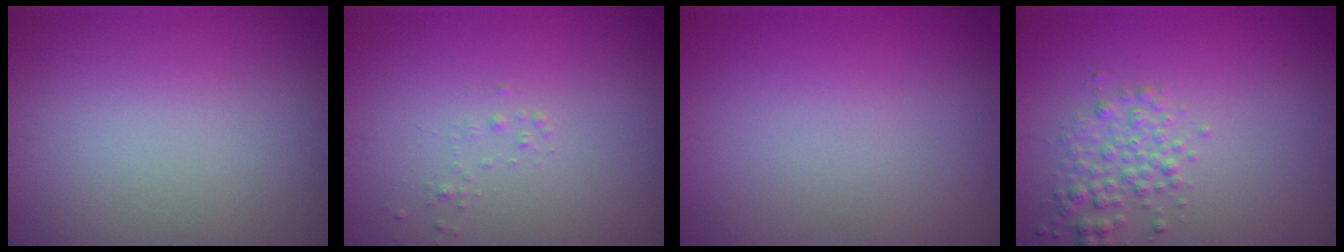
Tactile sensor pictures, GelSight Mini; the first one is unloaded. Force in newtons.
{"total": 0.6, "press": 0.6, "slide": 0.0}
{"total": 0.0}
{"total": 2.4, "press": 2.4, "slide": 0.0}